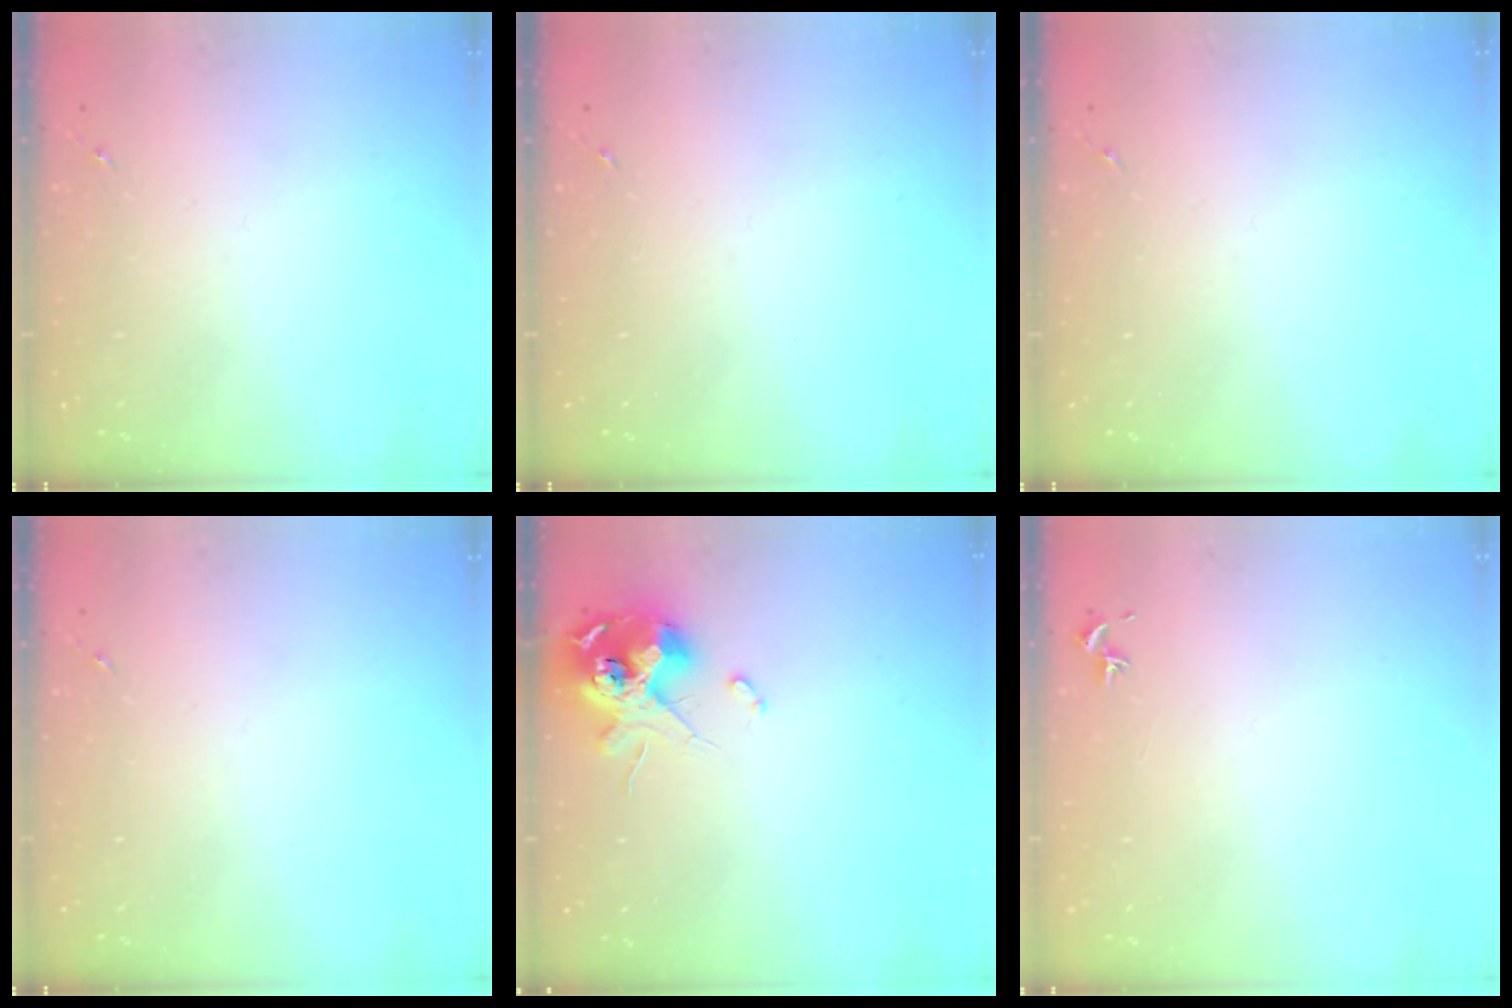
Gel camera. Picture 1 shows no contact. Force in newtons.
{"total": 0.0}
{"total": 0.0}
{"total": 0.0}
{"total": 13.2, "press": 13.1, "slide": 1.8}
{"total": 0.8, "press": 0.7, "slide": 0.3}